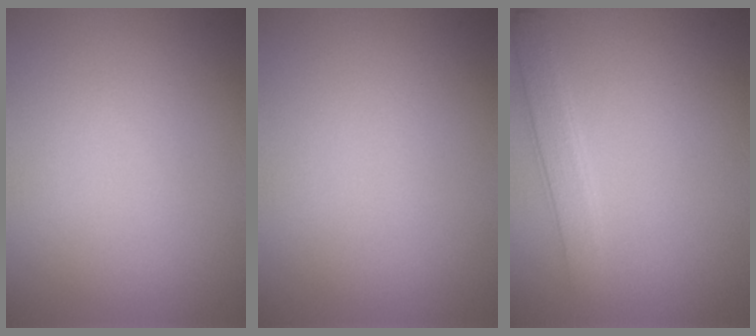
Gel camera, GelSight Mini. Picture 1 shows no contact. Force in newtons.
{"total": 0.0}
{"total": 2.6, "press": 2.6, "slide": 0.2}